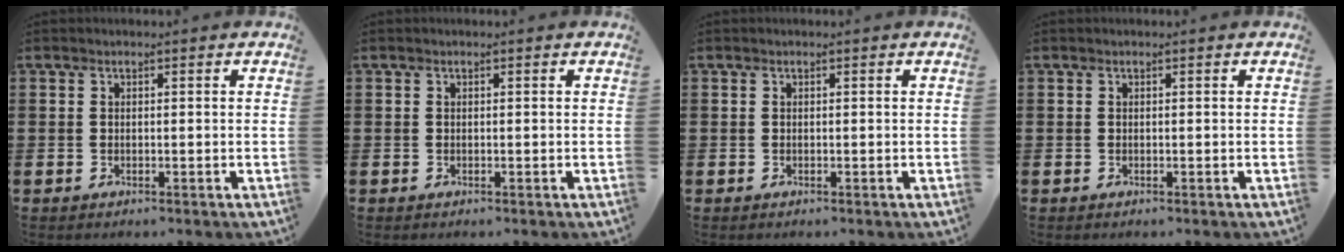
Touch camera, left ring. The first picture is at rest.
{"total": 0.0}
{"total": 0.0}
{"total": 0.0}